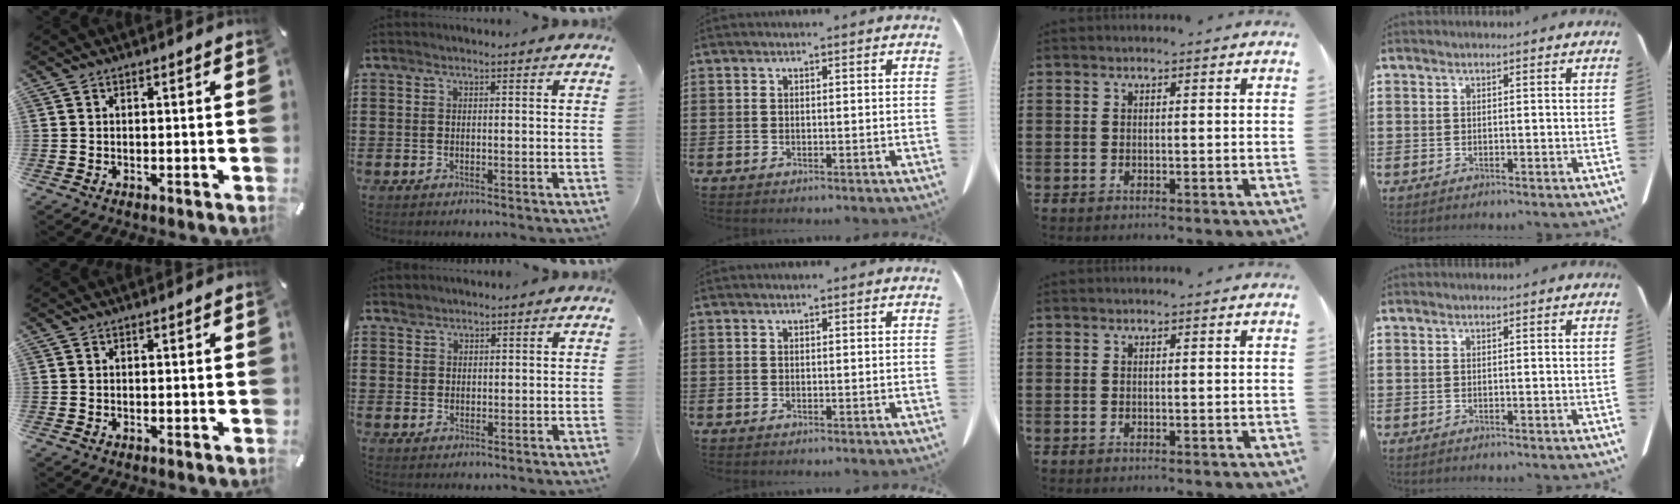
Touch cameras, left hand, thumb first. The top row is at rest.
{"index": {"total": 1.7, "force": [1.3, 1.1, -0.1], "torque": [-0.002, 0.002, 0.027]}}